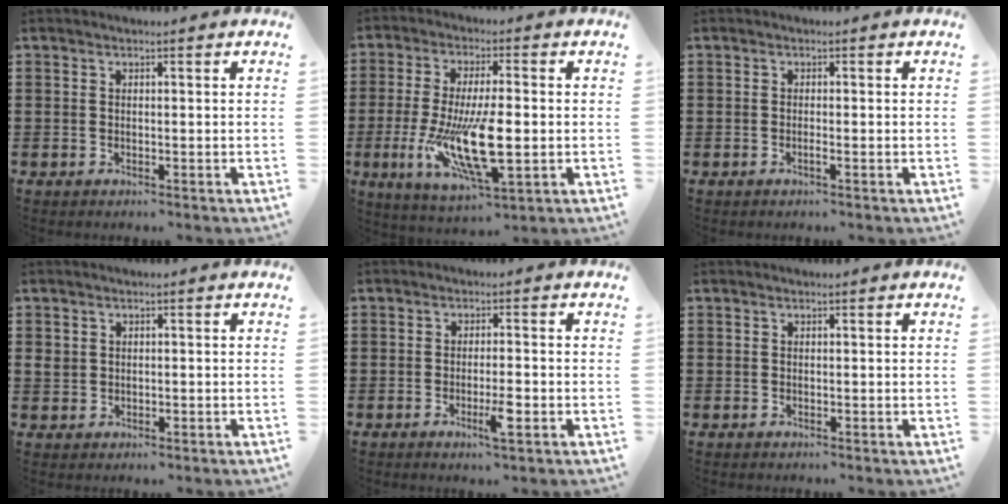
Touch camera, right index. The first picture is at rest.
{"total": 13.8, "force": [-2.2, 4.8, 12.8], "torque": [-0.262, -0.024, -0.041]}
{"total": 0.8, "force": [-0.5, 0.0, 0.7], "torque": [-0.013, -0.003, -0.008]}
{"total": 1.3, "force": [0.1, 1.2, 0.5], "torque": [-0.014, 0.007, 0.001]}
{"total": 3.9, "force": [-1.5, 0.5, 3.5], "torque": [-0.064, -0.006, -0.028]}
{"total": 0.0}